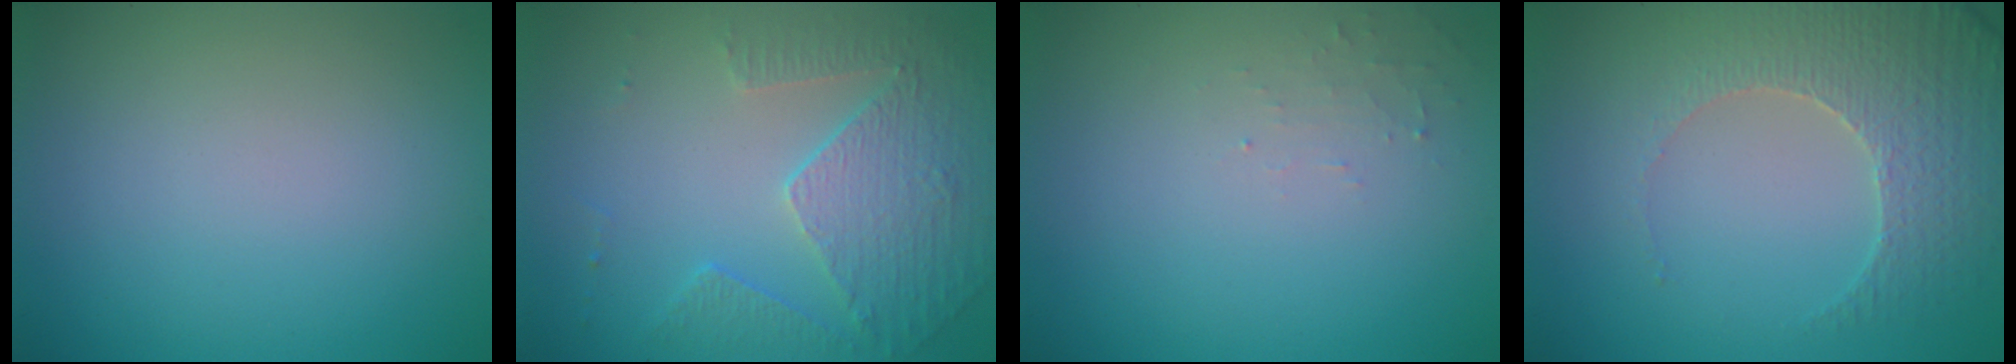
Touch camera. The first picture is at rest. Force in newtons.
{"total": 5.1, "press": 3.7, "slide": 3.6}
{"total": 1.1, "press": 1.1, "slide": 0.2}
{"total": 4.1, "press": 4.1, "slide": 0.4}